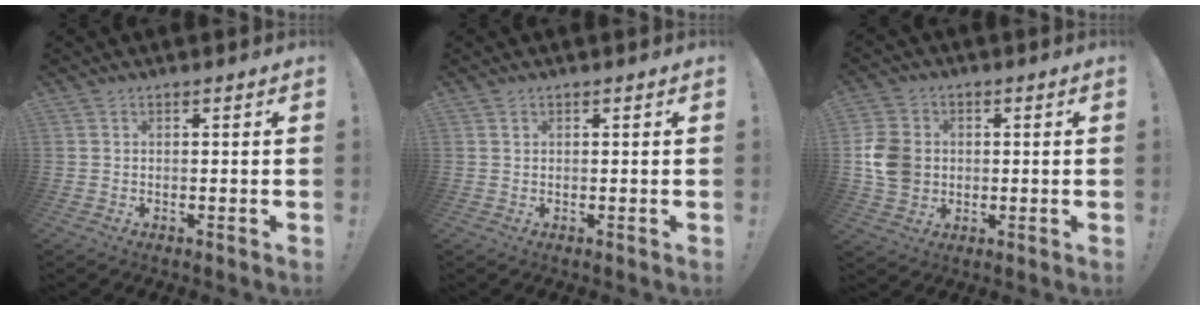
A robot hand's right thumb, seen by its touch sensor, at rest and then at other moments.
{"total": 0.6, "force": [0.3, 0.5, 0.1], "torque": [-0.003, 0.003, 0.005]}
{"total": 10.5, "force": [-0.1, 9.0, 5.3], "torque": [-0.092, 0.008, 0.002]}